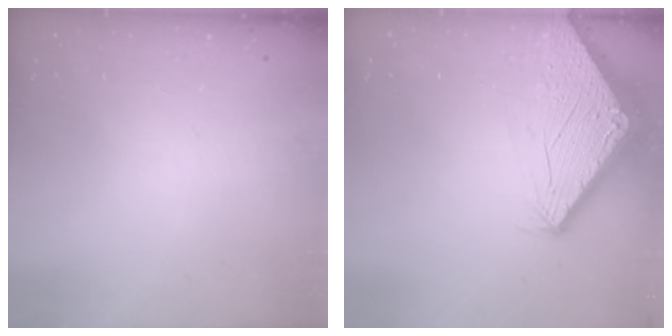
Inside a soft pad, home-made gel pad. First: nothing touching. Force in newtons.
{"total": 2.8, "press": 2.8, "slide": 0.1}